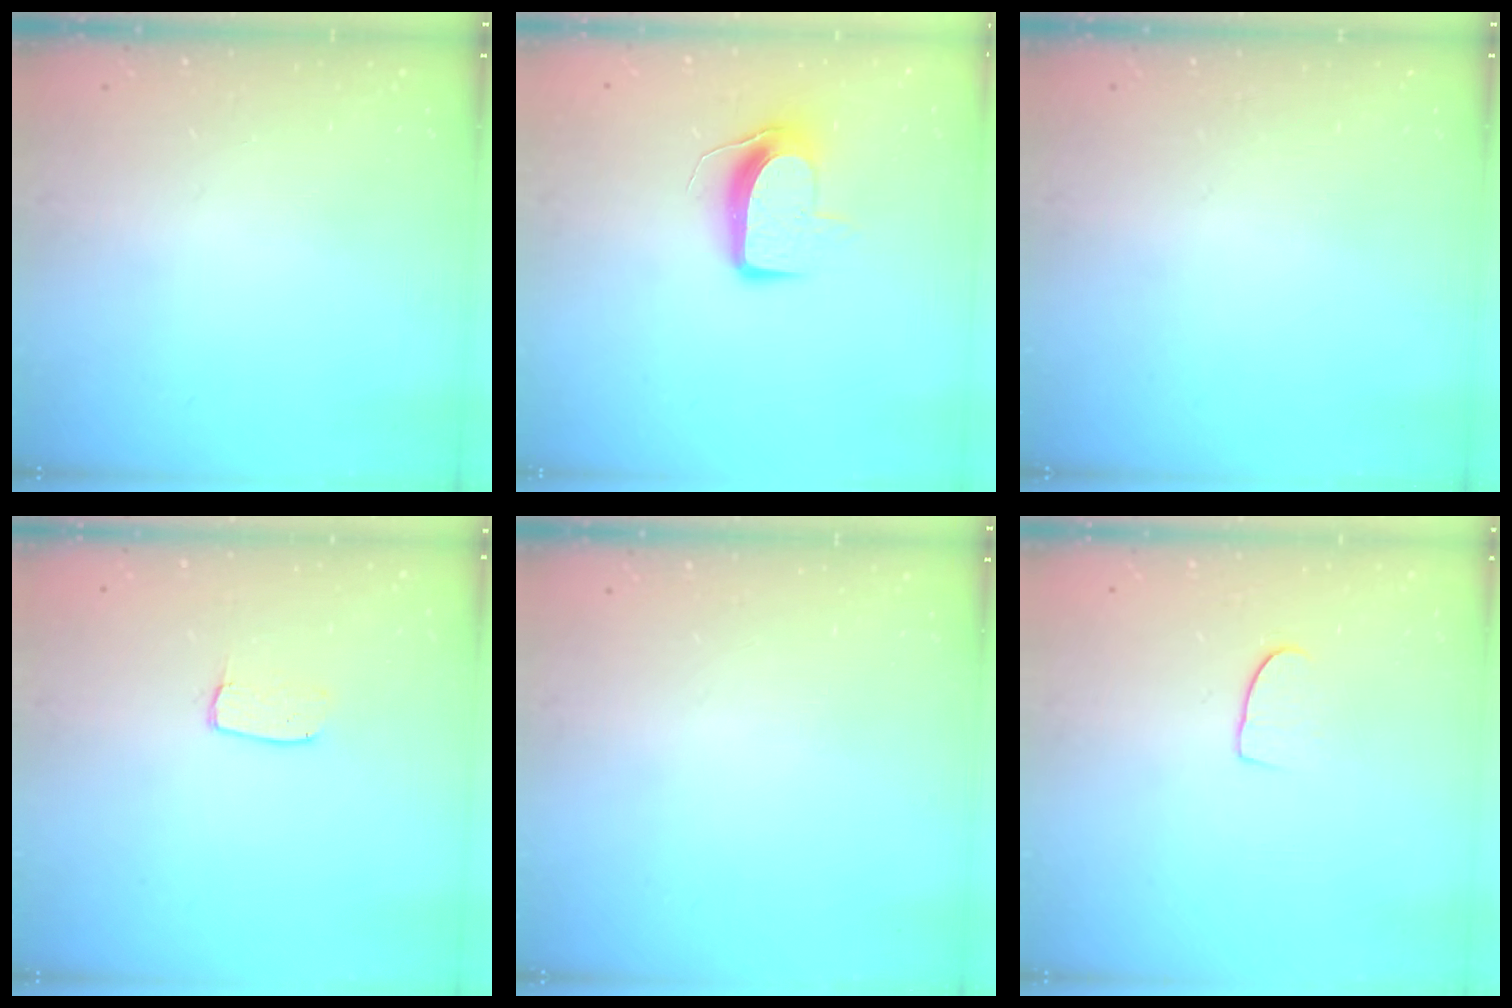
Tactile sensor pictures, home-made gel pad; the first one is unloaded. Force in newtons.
{"total": 9.3, "press": 9.3, "slide": 0.6}
{"total": 0.0}
{"total": 3.6, "press": 3.6, "slide": 0.2}
{"total": 0.0}
{"total": 6.1, "press": 6.1, "slide": 0.4}